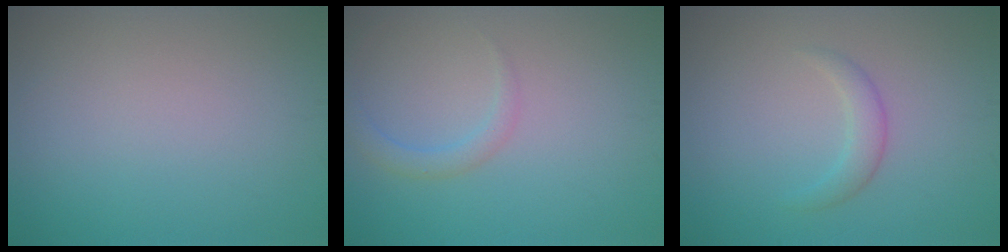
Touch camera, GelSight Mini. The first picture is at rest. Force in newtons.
{"total": 1.6, "press": 1.6, "slide": 0.1}
{"total": 1.7, "press": 1.7, "slide": 0.1}